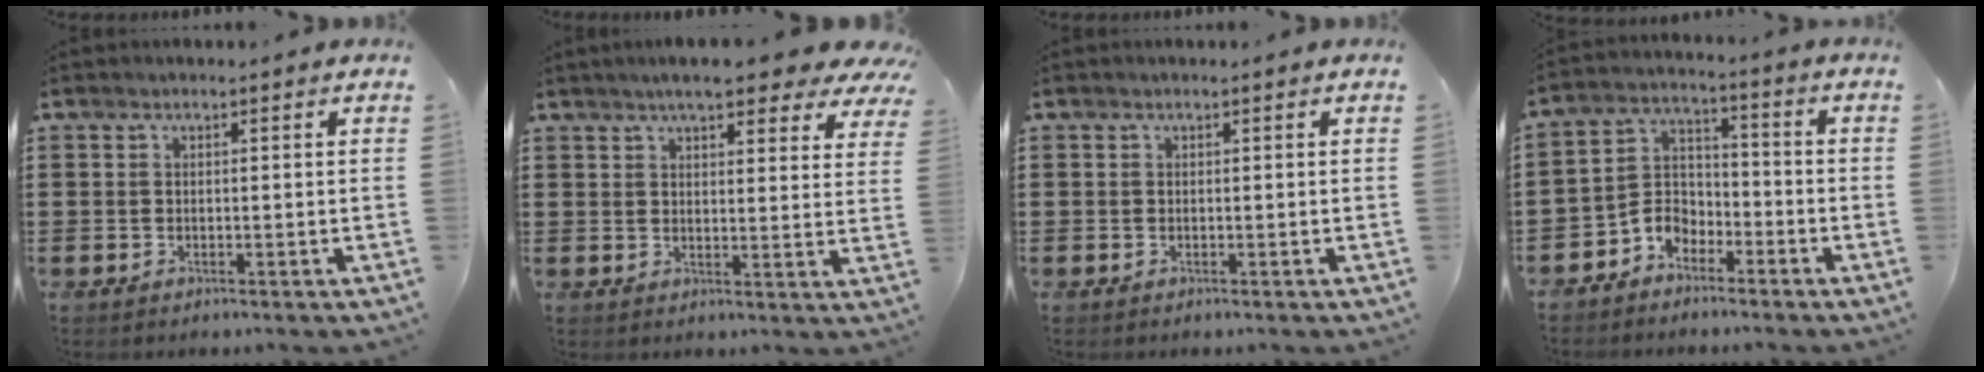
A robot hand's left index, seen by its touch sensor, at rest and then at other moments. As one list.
[{"total": 6.8, "force": [5.5, 1.4, 3.7], "torque": [-0.073, -0.014, 0.096]}, {"total": 0.0}, {"total": 5.4, "force": [-4.2, 3.0, 1.8], "torque": [-0.050, 0.007, -0.087]}]